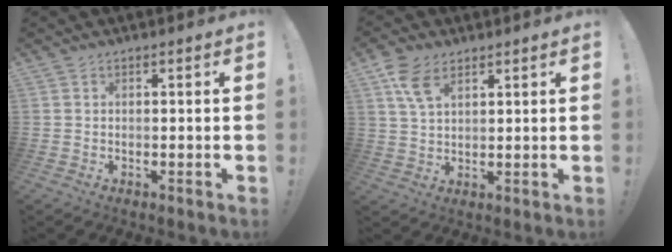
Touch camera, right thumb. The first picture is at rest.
{"total": 8.2, "force": [4.5, 4.4, 5.2], "torque": [-0.102, -0.012, 0.087]}